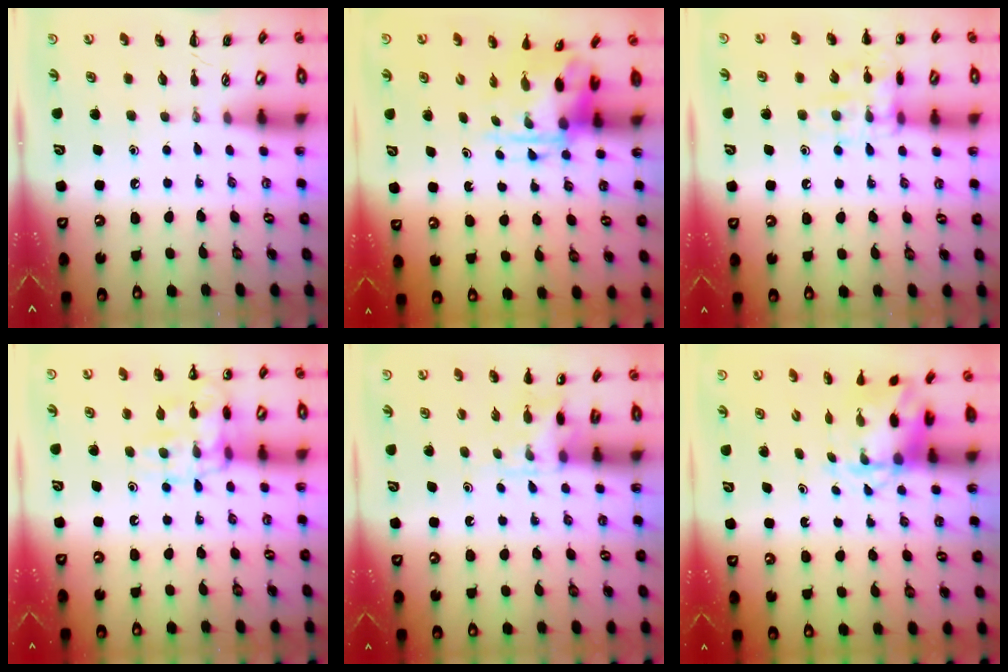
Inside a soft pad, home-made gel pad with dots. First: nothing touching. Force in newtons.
{"total": 5.4, "press": 5.2, "slide": 1.3}
{"total": 12.5, "press": 12.5, "slide": 0.6}
{"total": 16.3, "press": 16.2, "slide": 2.1}
{"total": 4.2, "press": 3.9, "slide": 1.5}
{"total": 4.8, "press": 4.8, "slide": 0.4}